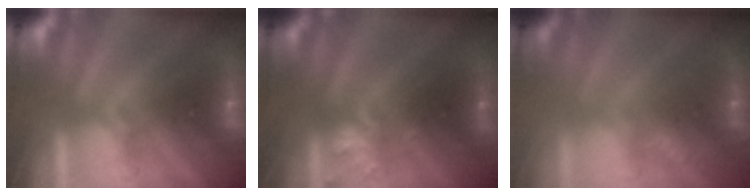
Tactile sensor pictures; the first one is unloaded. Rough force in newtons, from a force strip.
{"total": 2.4}
{"total": 2.5}